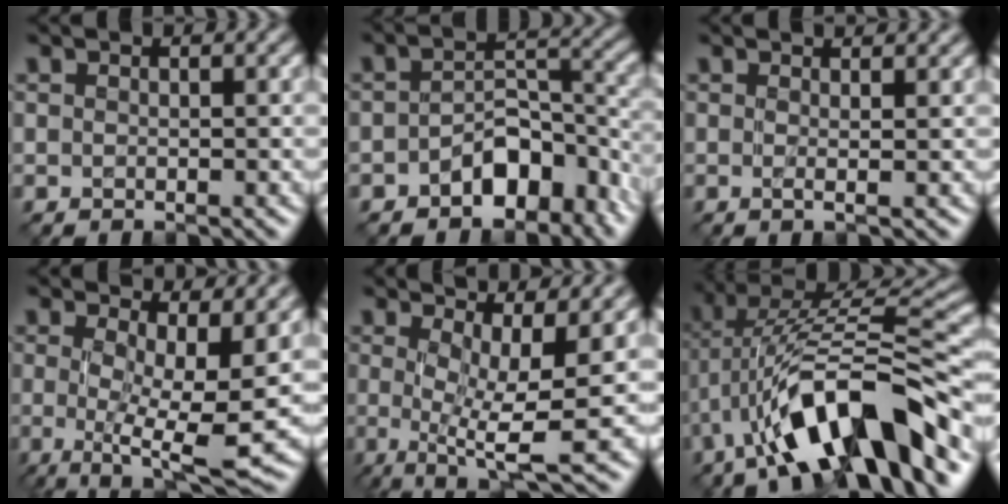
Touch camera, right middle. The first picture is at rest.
{"total": 5.3, "force": [-3.1, 3.0, 3.1], "torque": [-0.037, 0.004, -0.057]}
{"total": 2.4, "force": [0.8, 0.8, 2.1], "torque": [-0.027, 0.004, -0.010]}
{"total": 9.9, "force": [0.8, 2.9, 9.4], "torque": [-0.133, -0.013, 0.012]}
{"total": 9.5, "force": [0.5, 2.6, 9.1], "torque": [-0.138, -0.002, 0.007]}
{"total": 11.9, "force": [-5.1, 4.0, 10.0], "torque": [-0.168, 0.018, -0.099]}